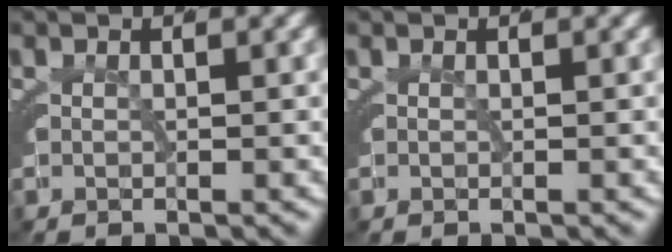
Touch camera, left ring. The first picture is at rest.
{"total": 0.0}